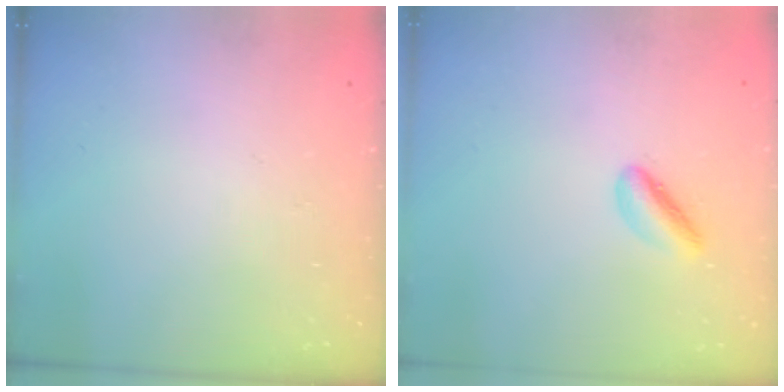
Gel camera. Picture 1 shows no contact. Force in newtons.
{"total": 4.8, "press": 4.7, "slide": 0.9}